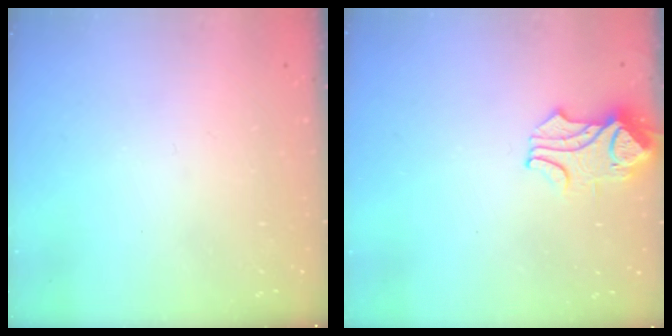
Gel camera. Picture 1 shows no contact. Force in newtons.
{"total": 1.6, "press": 1.5, "slide": 0.5}